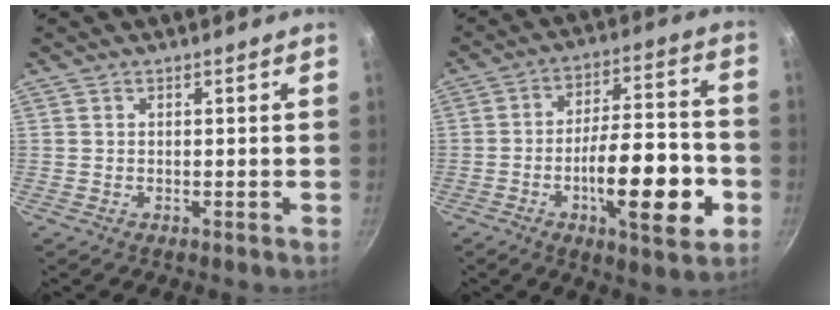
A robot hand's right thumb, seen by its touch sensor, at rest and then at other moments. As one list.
[{"total": 18.3, "force": [-5.8, 6.1, 16.2], "torque": [-0.224, 0.038, -0.087]}]